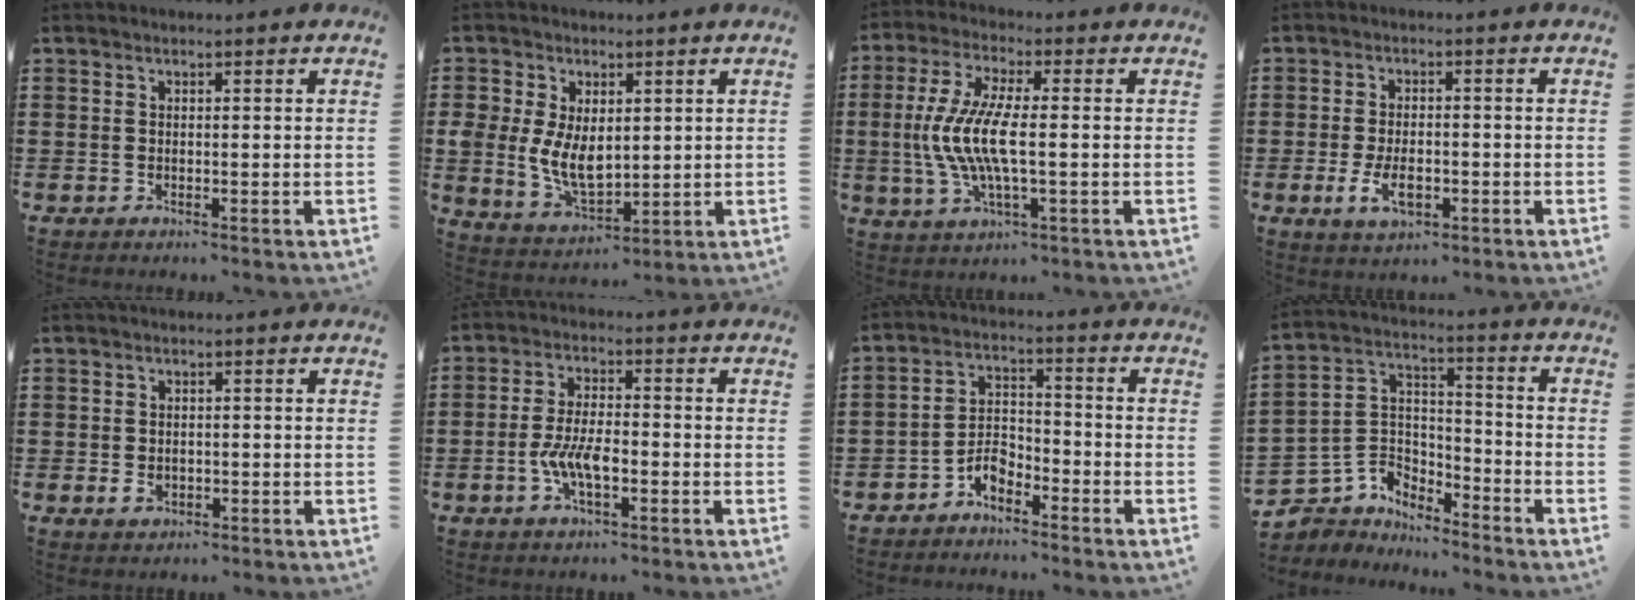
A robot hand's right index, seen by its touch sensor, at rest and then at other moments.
{"total": 7.0, "force": [0.7, 4.9, 5.1], "torque": [-0.114, 0.009, 0.015]}
{"total": 8.9, "force": [-1.1, 2.4, 8.5], "torque": [-0.197, -0.017, -0.030]}
{"total": 4.8, "force": [-1.4, 2.5, 3.8], "torque": [-0.070, -0.003, -0.028]}
{"total": 1.6, "force": [-0.3, 1.2, 1.0], "torque": [-0.021, 0.003, -0.008]}
{"total": 6.1, "force": [-2.1, 2.4, 5.3], "torque": [-0.123, -0.003, -0.046]}
{"total": 4.3, "force": [-3.3, 2.0, 1.9], "torque": [-0.044, 0.008, -0.066]}
{"total": 4.5, "force": [-3.4, 3.0, -0.2], "torque": [-0.036, -0.008, -0.077]}